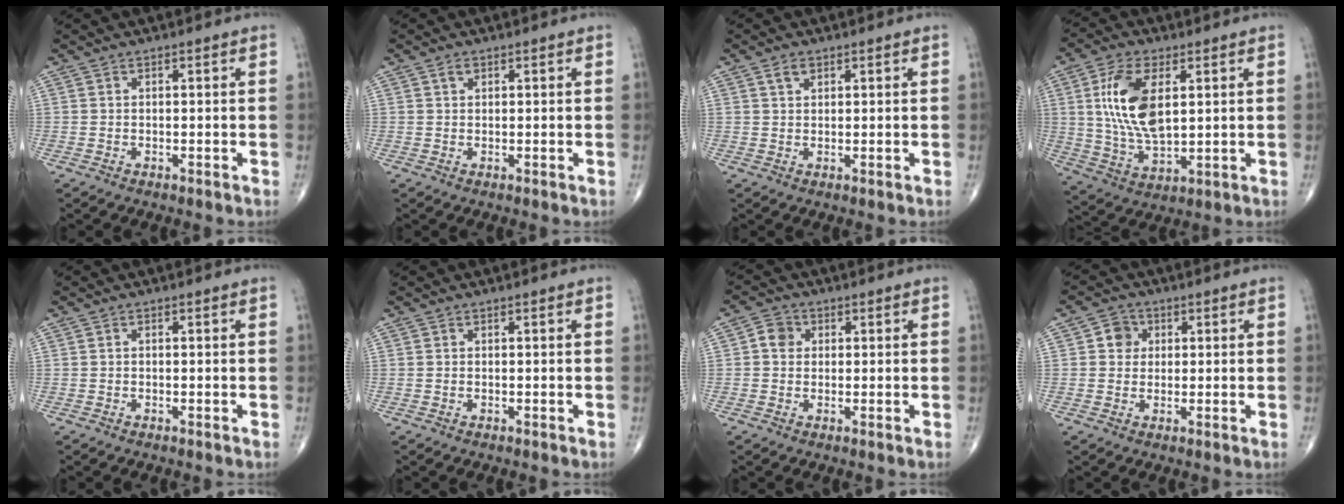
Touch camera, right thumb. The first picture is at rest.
{"total": 1.2, "force": [0.6, 0.8, 0.7], "torque": [-0.009, 0.001, 0.010]}
{"total": 2.2, "force": [1.2, 1.3, 1.2], "torque": [-0.019, -0.001, 0.023]}
{"total": 13.8, "force": [3.2, 6.9, 11.6], "torque": [-0.224, -0.014, 0.067]}
{"total": 0.0}
{"total": 0.0}
{"total": 3.3, "force": [0.4, 2.9, 1.4], "torque": [-0.010, 0.006, 0.001]}
{"total": 3.8, "force": [0.8, 3.4, 1.3], "torque": [0.000, 0.003, 0.007]}